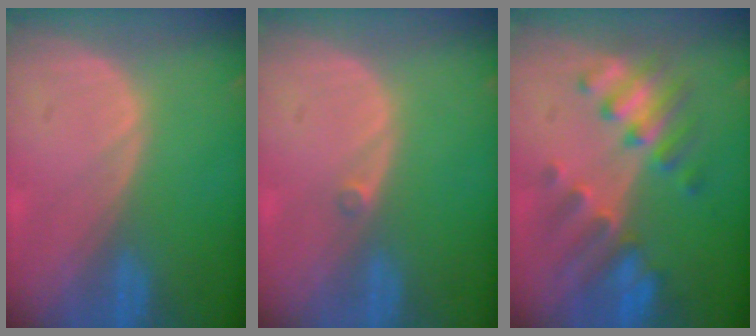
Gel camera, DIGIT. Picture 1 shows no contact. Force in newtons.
{"total": 0.8, "press": 0.6, "slide": 0.4}
{"total": 7.5, "press": 7.5, "slide": 0.5}